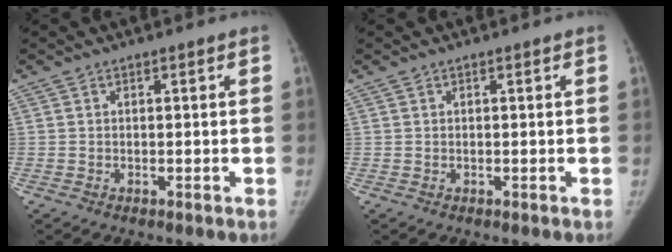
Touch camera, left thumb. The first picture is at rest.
{"total": 0.0}